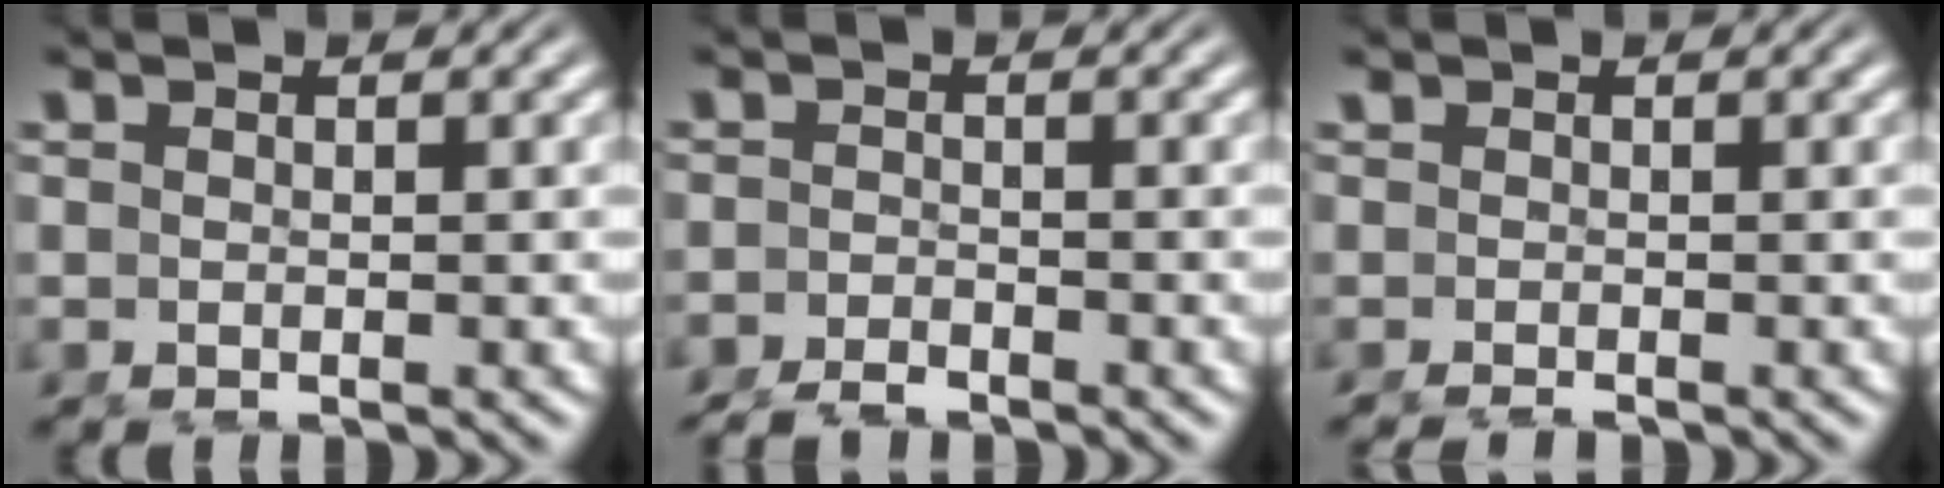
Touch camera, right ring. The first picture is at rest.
{"total": 2.0, "force": [-2.0, -0.1, -0.2], "torque": [0.005, -0.007, -0.035]}
{"total": 0.9, "force": [-0.8, -0.3, -0.3], "torque": [0.005, -0.010, -0.008]}